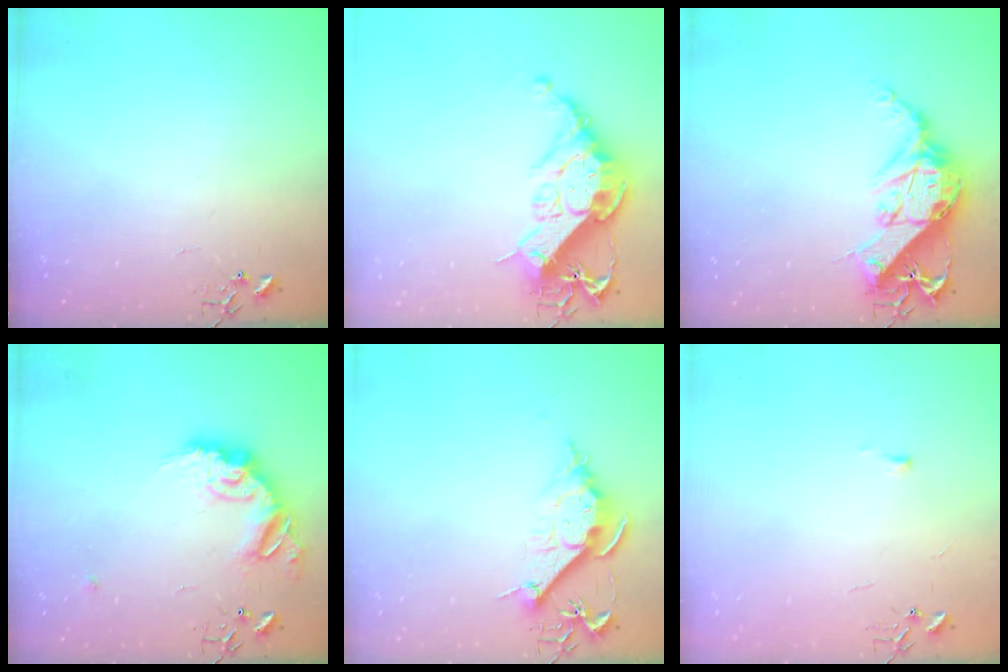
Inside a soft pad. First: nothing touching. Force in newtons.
{"total": 18.5, "press": 18.4, "slide": 1.5}
{"total": 13.9, "press": 13.8, "slide": 1.4}
{"total": 16.1, "press": 16.1, "slide": 1.0}
{"total": 10.2, "press": 10.2, "slide": 1.0}
{"total": 3.4, "press": 3.4, "slide": 0.5}